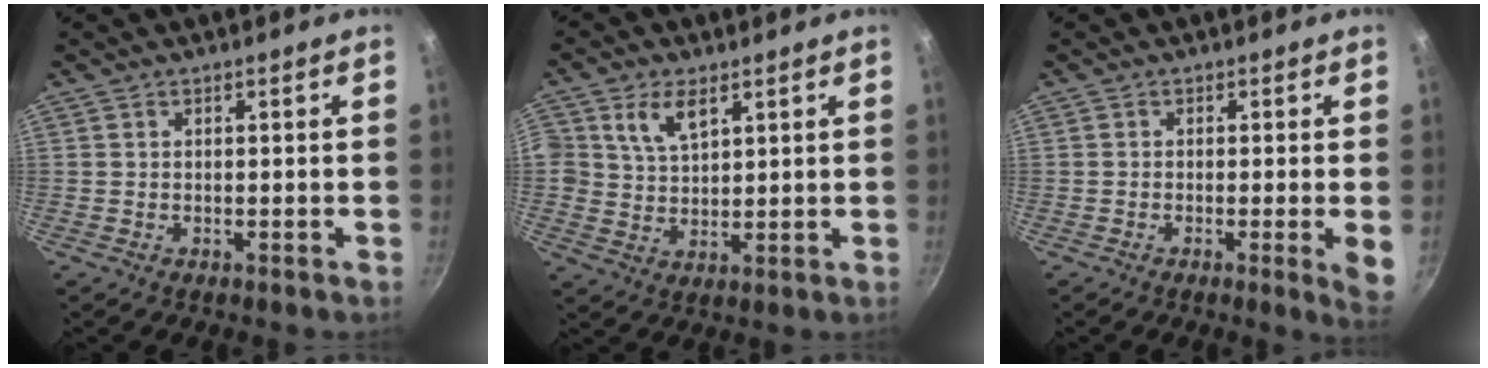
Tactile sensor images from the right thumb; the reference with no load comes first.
{"total": 6.3, "force": [3.1, 3.9, 3.8], "torque": [-0.055, -0.013, 0.063]}
{"total": 4.5, "force": [-0.8, 0.3, 4.4], "torque": [-0.054, -0.006, -0.012]}